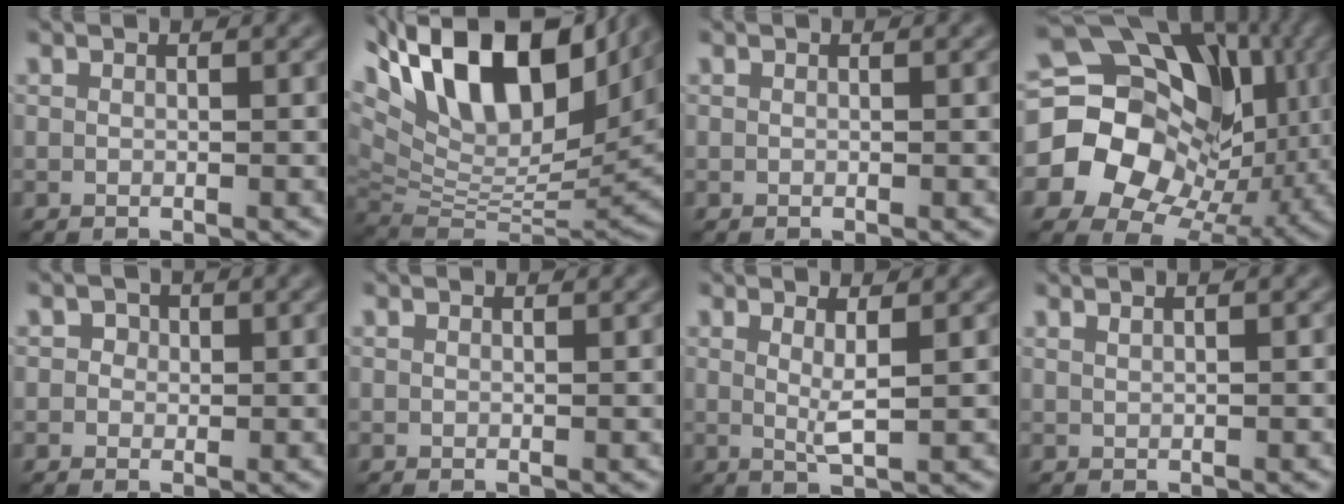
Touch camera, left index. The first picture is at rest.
{"total": 16.8, "force": [9.2, 7.5, 11.9], "torque": [-0.241, 0.040, 0.169]}
{"total": 0.0}
{"total": 17.6, "force": [1.4, 14.8, 9.4], "torque": [-0.174, 0.000, 0.021]}
{"total": 1.3, "force": [0.3, 1.2, 0.4], "torque": [0.000, 0.002, -0.006]}
{"total": 0.6, "force": [0.6, 0.1, 0.1], "torque": [-0.004, -0.004, 0.004]}
{"total": 2.3, "force": [0.7, 0.5, 2.2], "torque": [-0.036, -0.007, 0.012]}
{"total": 1.6, "force": [1.1, 0.7, 0.9], "torque": [-0.001, -0.005, 0.003]}